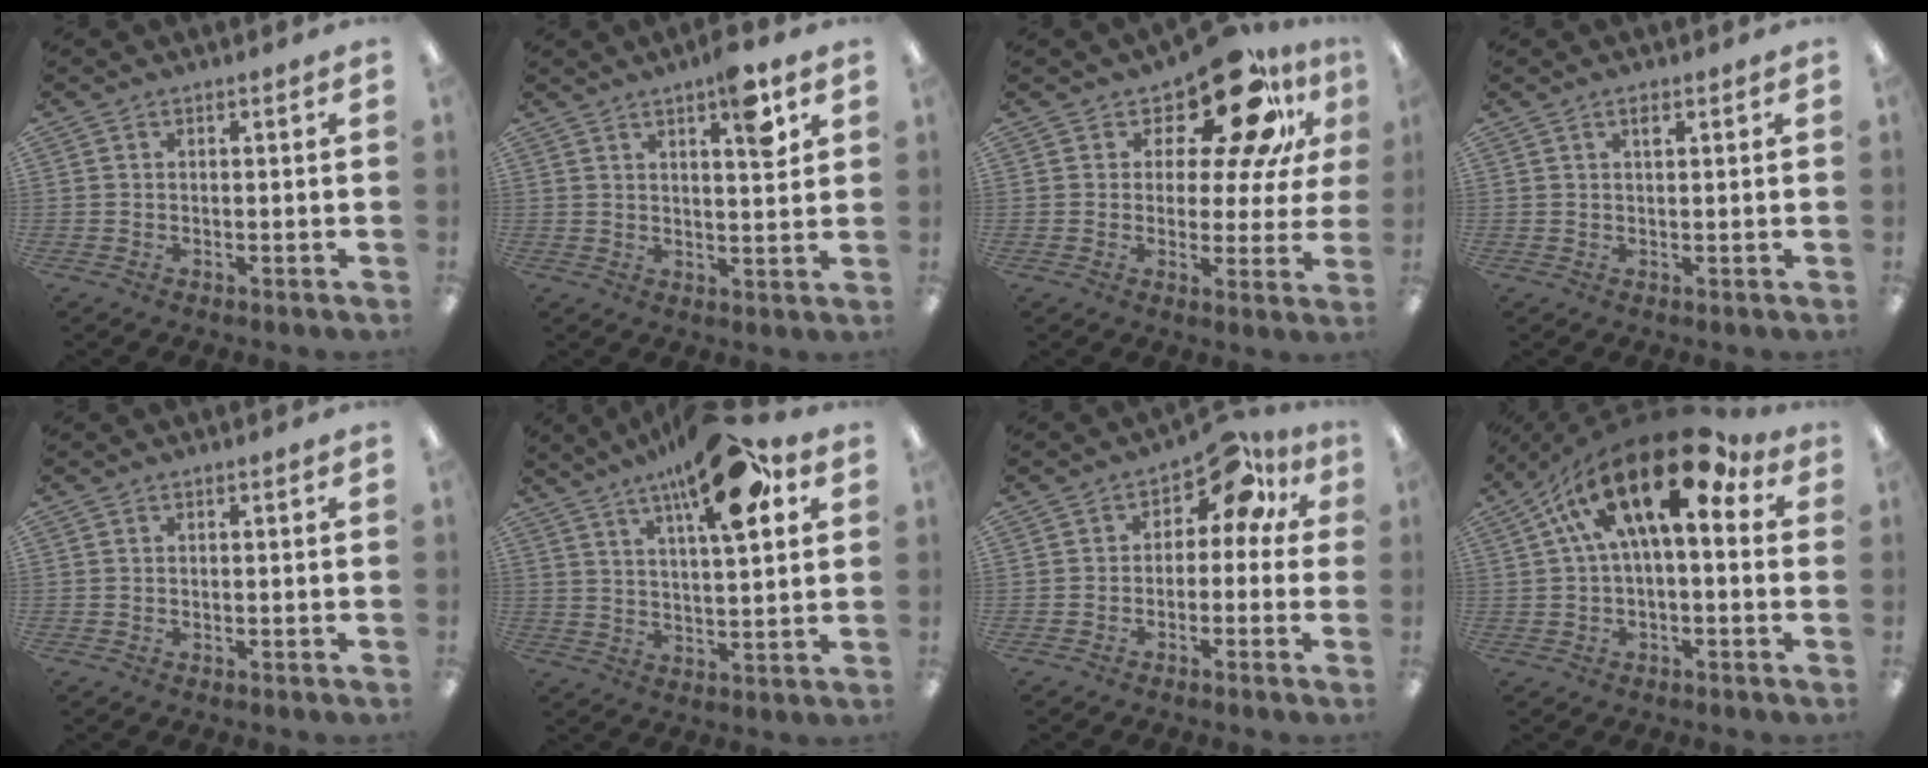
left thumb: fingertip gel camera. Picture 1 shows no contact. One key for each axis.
{"total": 7.8, "fx": 4.5, "fy": 2.1, "fz": 6.0, "tx": -0.072, "ty": -0.024, "tz": 0.066}
{"total": 17.6, "fx": 11.5, "fy": 7.0, "fz": 11.3, "tx": -0.173, "ty": -0.077, "tz": 0.191}
{"total": 1.6, "fx": 0.9, "fy": 0.6, "fz": 1.2, "tx": -0.027, "ty": 0.003, "tz": 0.016}
{"total": 0.0}
{"total": 18.1, "fx": 10.4, "fy": 6.1, "fz": 13.5, "tx": -0.205, "ty": -0.042, "tz": 0.161}
{"total": 8.1, "fx": 3.8, "fy": 4.5, "fz": 5.6, "tx": -0.078, "ty": -0.025, "tz": 0.064}
{"total": 20.0, "fx": 8.5, "fy": 8.1, "fz": 16.1, "tx": -0.299, "ty": -0.042, "tz": 0.141}